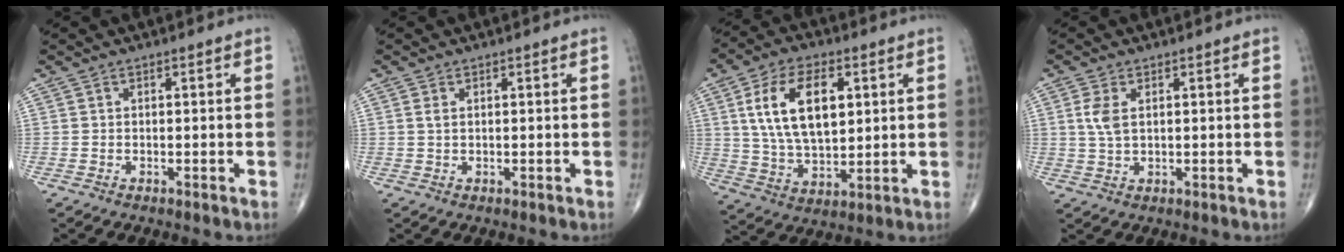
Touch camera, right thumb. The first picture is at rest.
{"total": 1.1, "force": [0.4, 0.6, 0.9], "torque": [-0.021, 0.006, 0.011]}
{"total": 15.8, "force": [4.1, 8.6, 12.6], "torque": [-0.214, -0.009, 0.081]}
{"total": 4.0, "force": [1.1, 2.1, 3.3], "torque": [-0.073, 0.001, 0.023]}